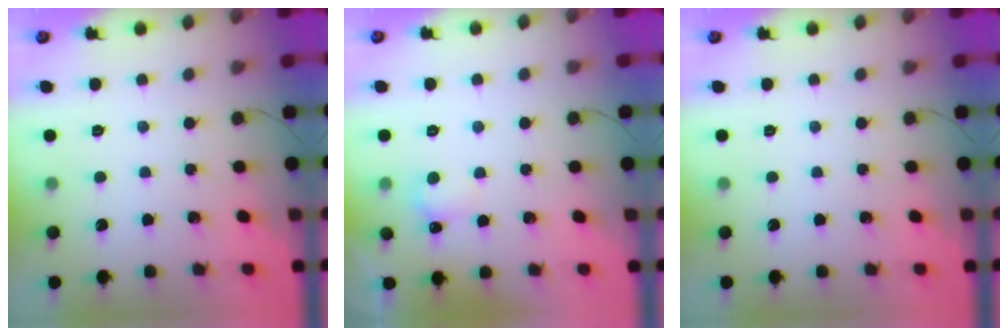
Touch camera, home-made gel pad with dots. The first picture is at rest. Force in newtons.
{"total": 4.6, "press": 4.4, "slide": 1.3}
{"total": 0.0}